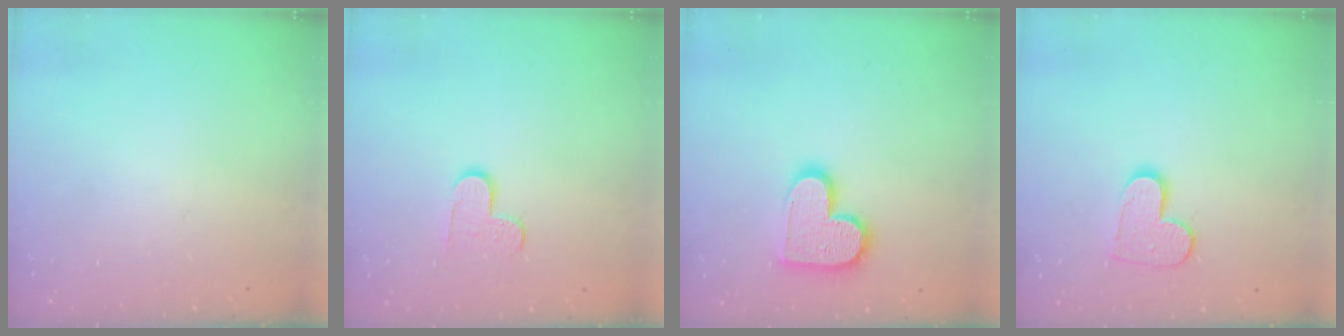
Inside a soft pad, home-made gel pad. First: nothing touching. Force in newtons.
{"total": 5.3, "press": 5.3, "slide": 0.3}
{"total": 14.2, "press": 14.2, "slide": 1.1}
{"total": 9.7, "press": 9.7, "slide": 0.5}